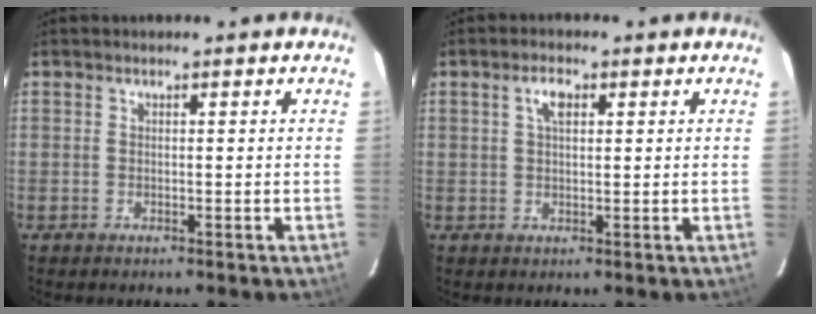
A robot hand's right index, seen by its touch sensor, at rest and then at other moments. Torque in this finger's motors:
{"motor_torque": [0.27, -0.09, 0.17, 0.06]}